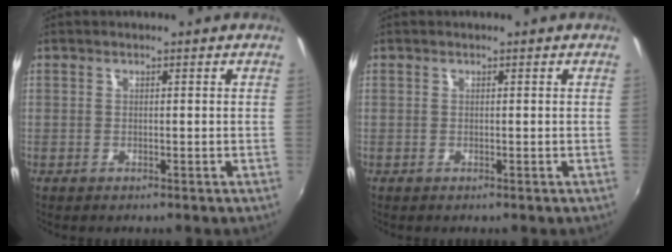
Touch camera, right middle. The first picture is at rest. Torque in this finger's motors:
{"motor_torque": [-0.08, 0.07, -0.02, -0.01]}